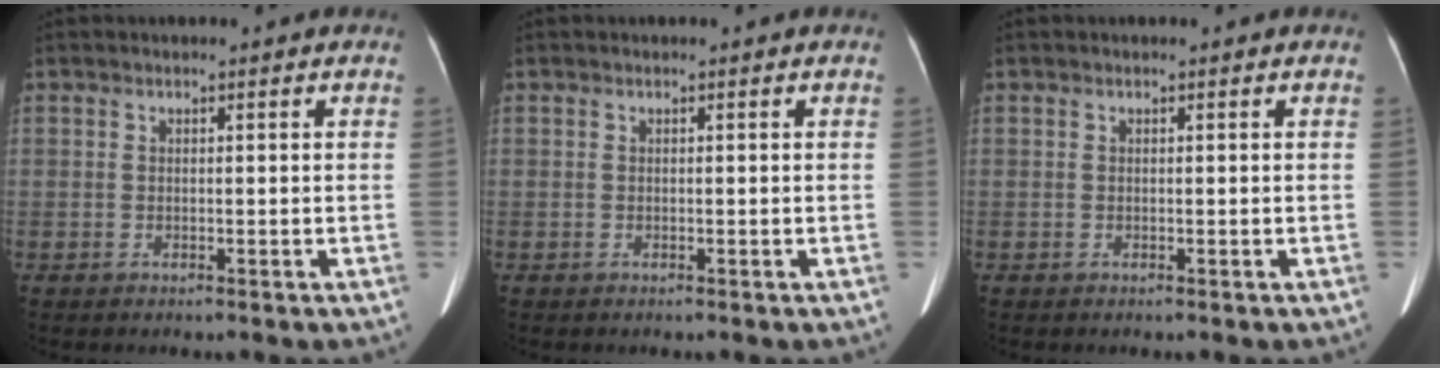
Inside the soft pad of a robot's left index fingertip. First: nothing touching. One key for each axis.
{"total": 0.0}
{"total": 0.0}